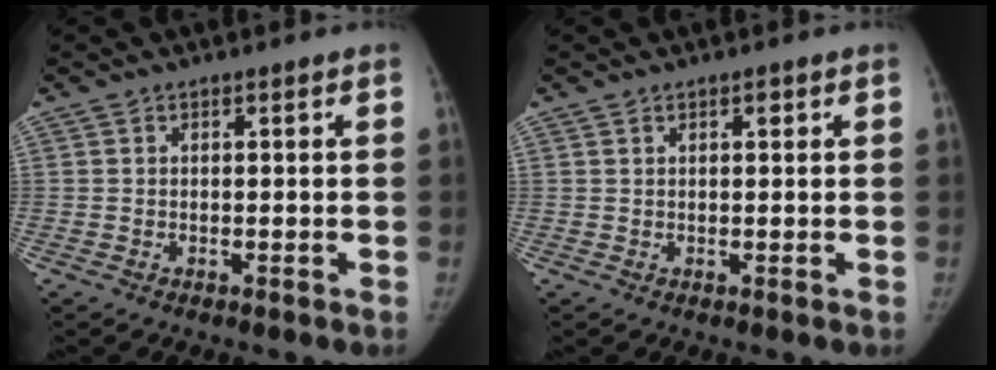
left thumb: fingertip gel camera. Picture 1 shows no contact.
{"total": 1.1, "force": [0.6, 0.4, 0.8], "torque": [-0.008, 0.000, 0.008]}